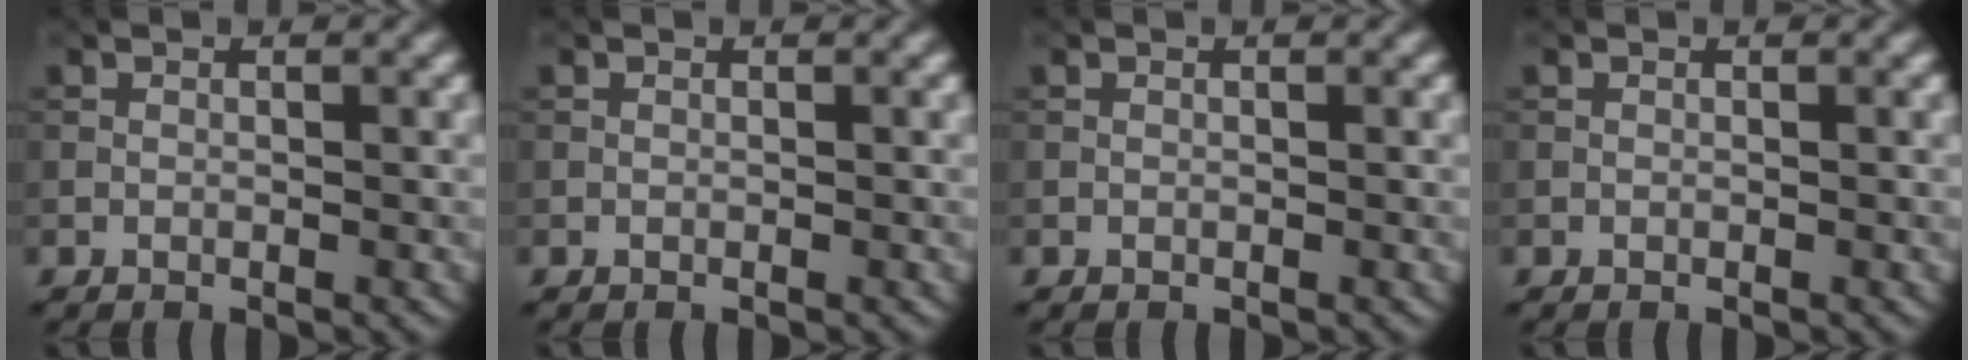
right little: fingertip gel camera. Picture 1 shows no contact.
{"total": 0.0}
{"total": 0.0}
{"total": 0.0}